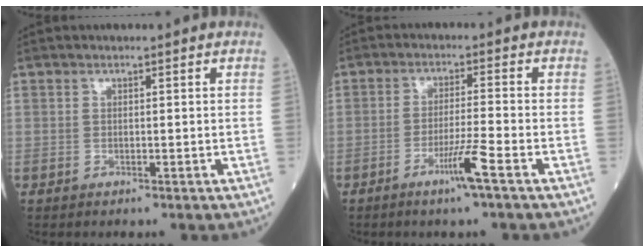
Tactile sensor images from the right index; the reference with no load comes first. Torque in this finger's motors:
{"motor_torque": [0.79, -0.62, 0.45, 0.15]}